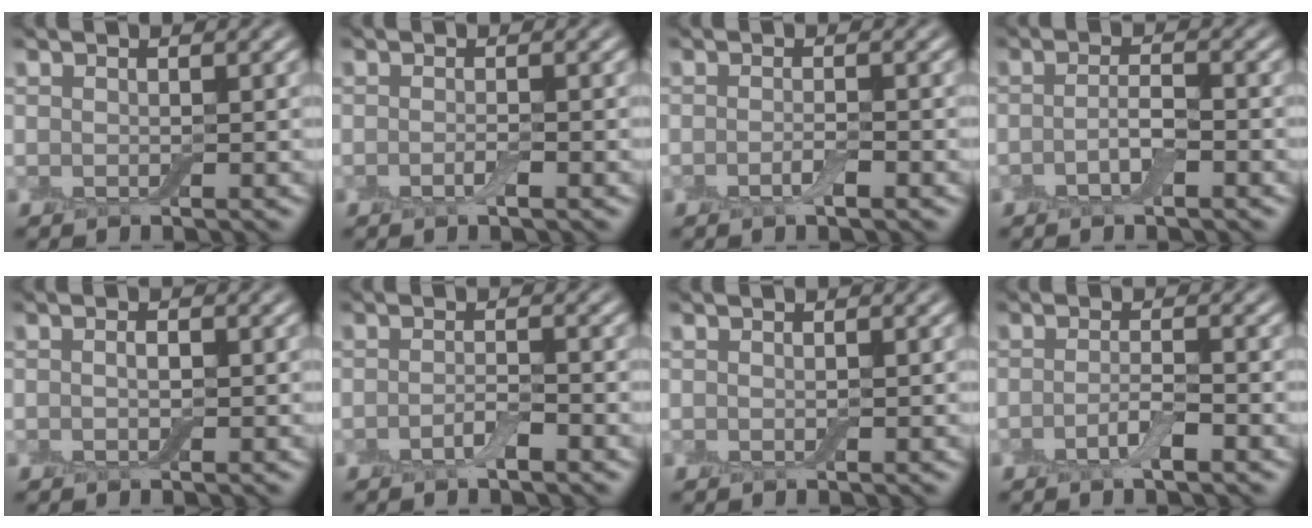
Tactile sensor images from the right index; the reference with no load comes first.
{"total": 1.1, "force": [-0.5, 0.1, 0.9], "torque": [-0.018, -0.005, -0.010]}
{"total": 1.4, "force": [-0.7, 0.3, 1.2], "torque": [-0.023, -0.004, -0.015]}
{"total": 2.1, "force": [-0.9, 0.5, 1.8], "torque": [-0.034, 0.004, -0.021]}
{"total": 0.8, "force": [0.0, 0.4, 0.7], "torque": [-0.016, 0.000, -0.002]}
{"total": 1.7, "force": [-0.9, 0.4, 1.3], "torque": [-0.027, 0.000, -0.021]}
{"total": 0.0}
{"total": 2.1, "force": [-1.1, 0.4, 1.8], "torque": [-0.033, 0.003, -0.025]}